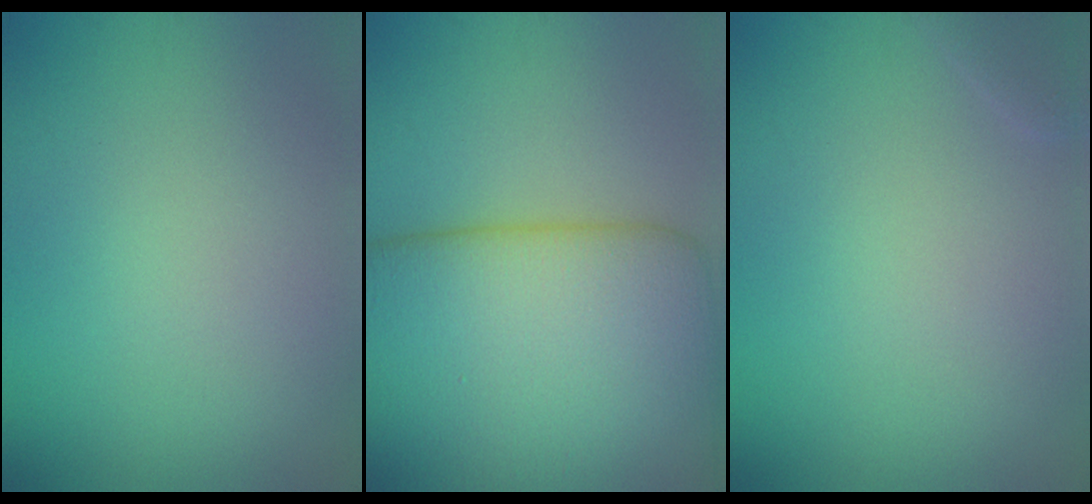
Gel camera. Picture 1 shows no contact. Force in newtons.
{"total": 17.0, "press": 17.0, "slide": 0.5}
{"total": 1.1, "press": 1.1, "slide": 0.1}